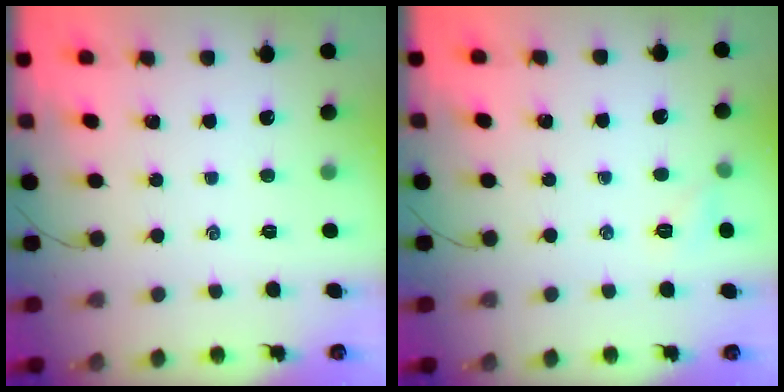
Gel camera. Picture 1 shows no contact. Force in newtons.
{"total": 4.6, "press": 4.3, "slide": 1.4}